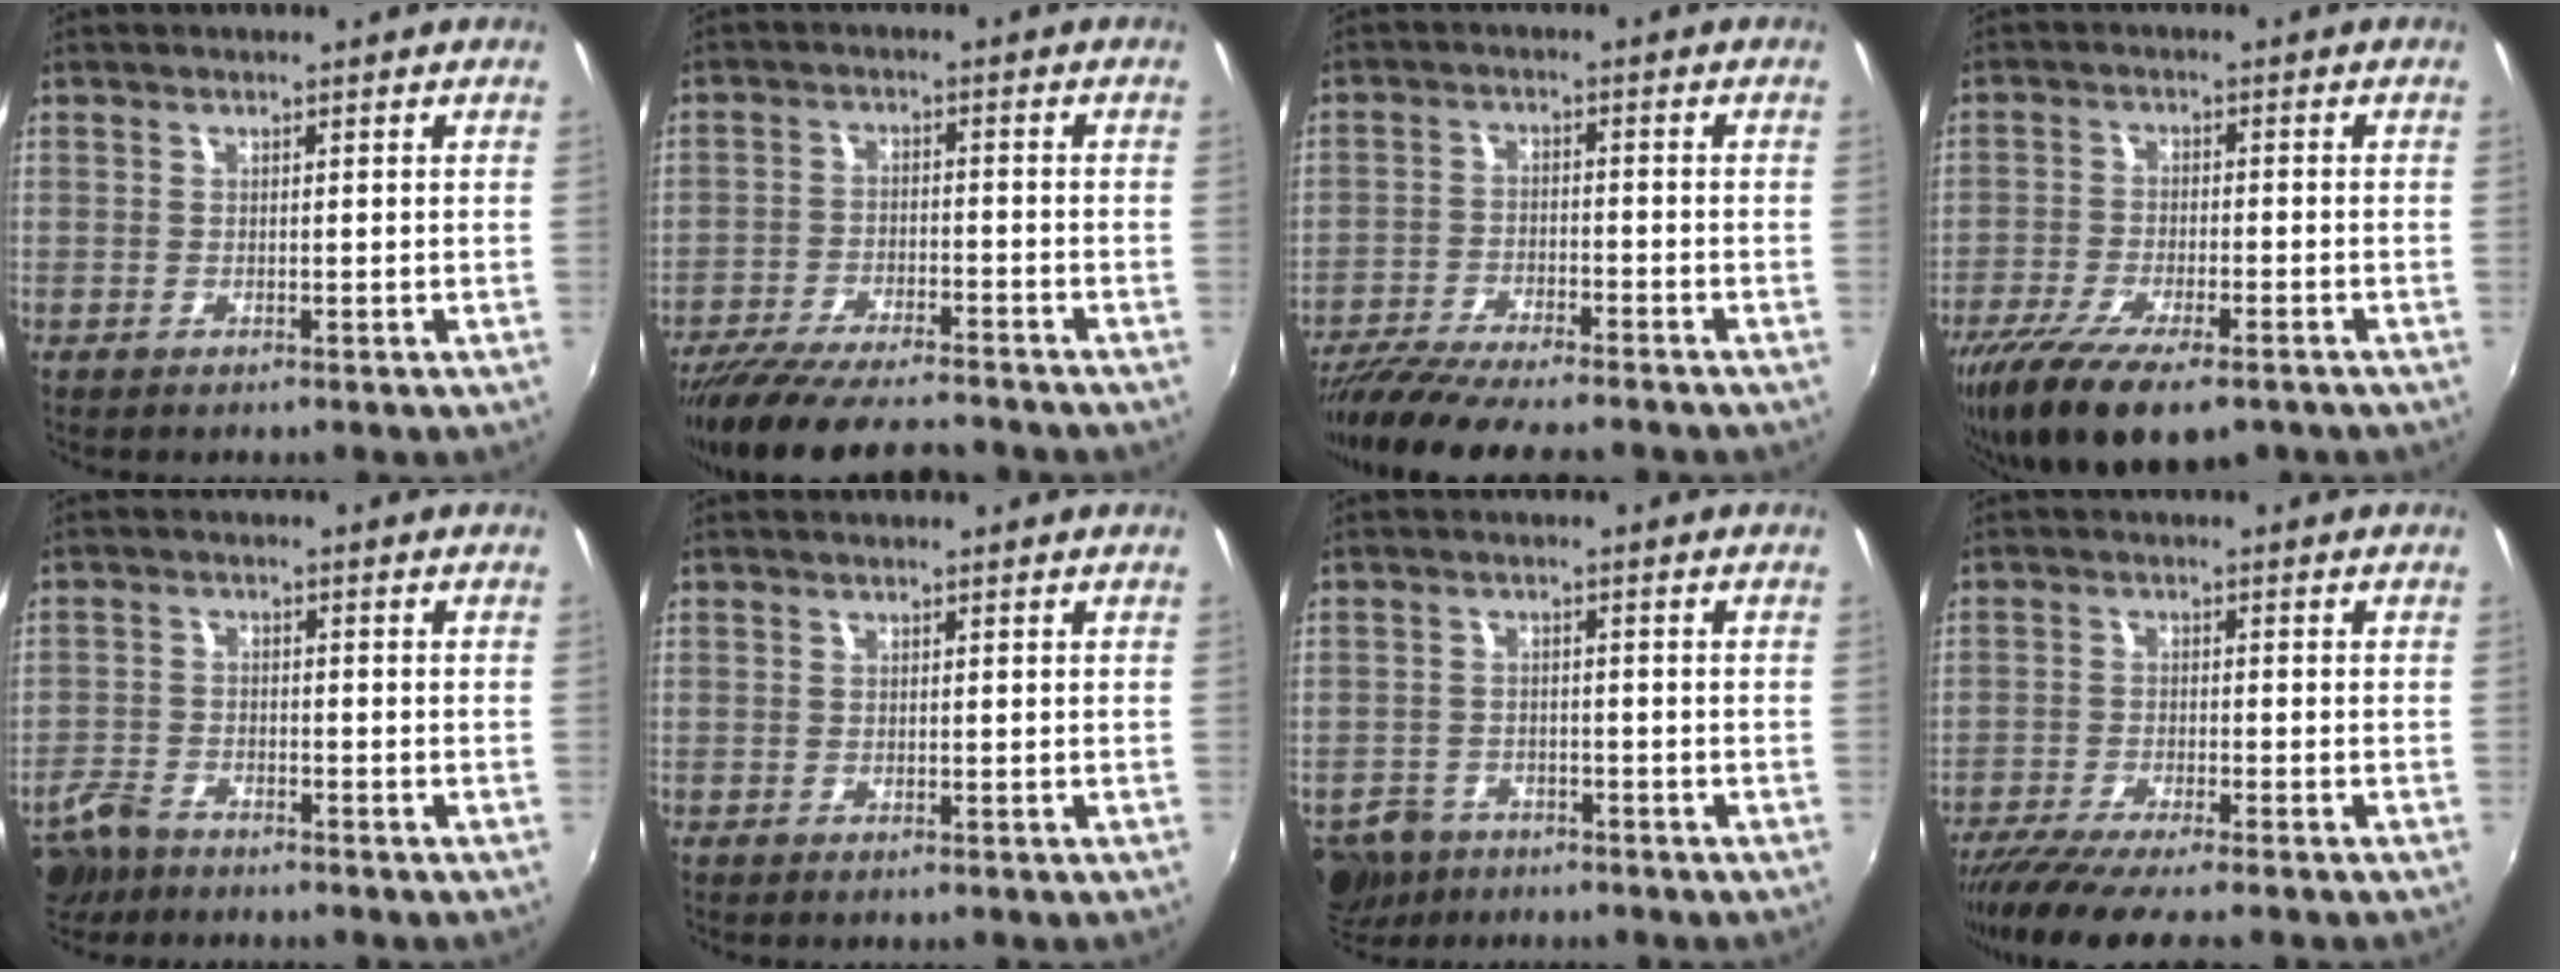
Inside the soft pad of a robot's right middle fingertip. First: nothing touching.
{"total": 15.3, "force": [-13.4, 2.7, 6.9], "torque": [-0.145, -0.028, -0.217]}
{"total": 12.9, "force": [-11.4, 1.6, 5.9], "torque": [-0.128, -0.029, -0.189]}
{"total": 16.0, "force": [-11.2, 5.3, 10.1], "torque": [-0.210, -0.054, -0.187]}
{"total": 6.1, "force": [-4.9, 2.8, 2.2], "torque": [-0.067, -0.002, -0.091]}
{"total": 0.0}
{"total": 8.1, "force": [-6.1, 4.7, 2.7], "torque": [-0.076, -0.005, -0.102]}
{"total": 8.7, "force": [-7.4, 0.1, 4.5], "torque": [-0.107, -0.035, -0.127]}